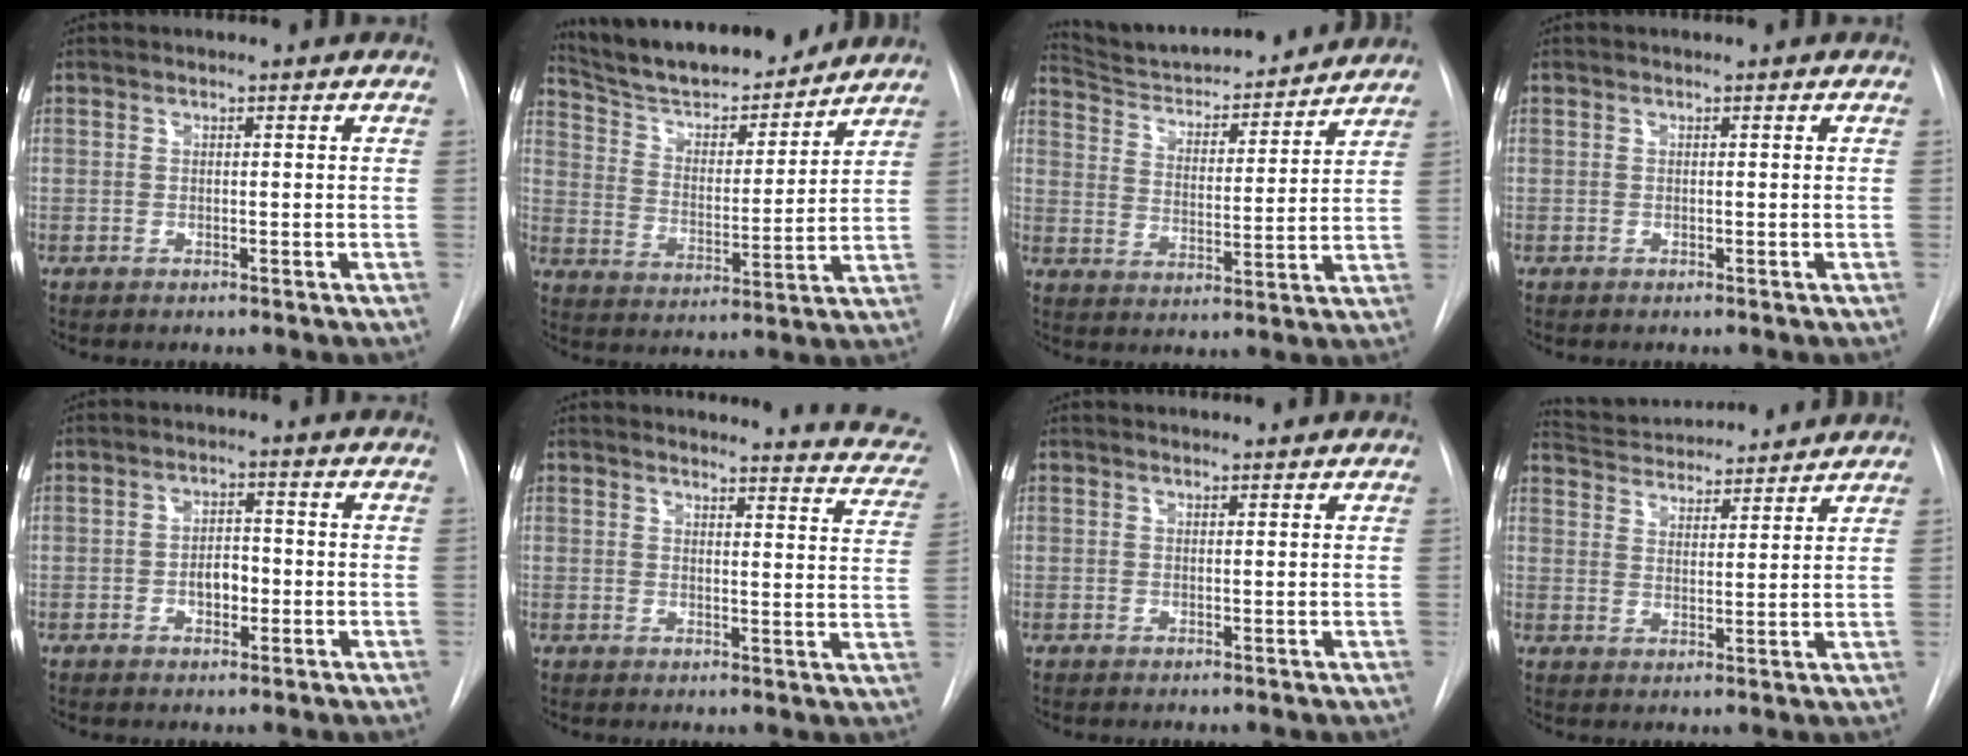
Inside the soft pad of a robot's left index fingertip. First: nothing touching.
{"total": 17.0, "force": [15.5, 3.3, 6.4], "torque": [-0.102, -0.004, 0.248]}
{"total": 16.2, "force": [15.4, 2.3, 4.8], "torque": [-0.071, -0.011, 0.233]}
{"total": 0.0}
{"total": 3.5, "force": [-1.6, 1.8, 2.5], "torque": [-0.036, 0.002, -0.023]}
{"total": 11.8, "force": [11.4, 2.0, 2.5], "torque": [0.003, -0.067, 0.092]}
{"total": 0.7, "force": [0.6, 0.2, 0.1], "torque": [-0.007, 0.004, 0.010]}
{"total": 13.6, "force": [12.9, 2.2, 3.7], "torque": [-0.063, 0.020, 0.194]}